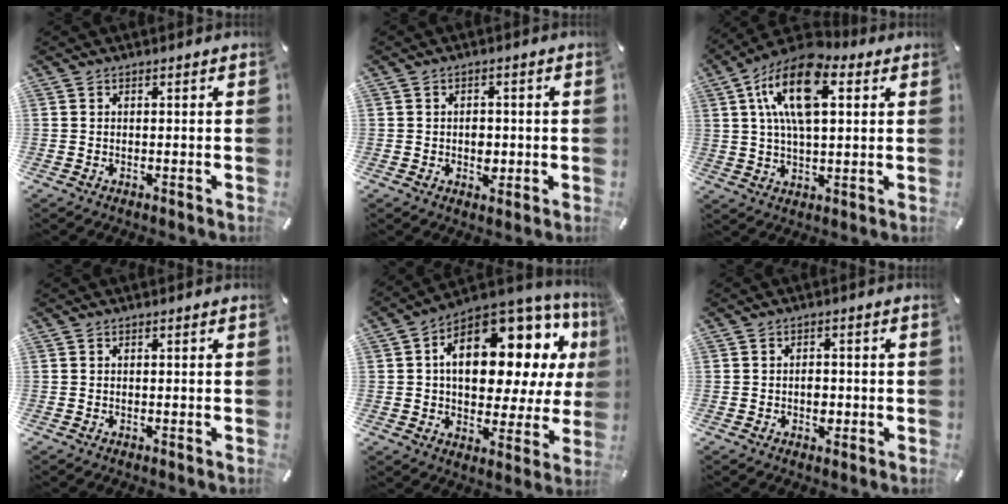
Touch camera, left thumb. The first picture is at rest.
{"total": 3.7, "force": [-0.5, 2.8, 2.3], "torque": [-0.026, -0.003, -0.012]}
{"total": 16.5, "force": [5.7, 8.3, 13.1], "torque": [-0.245, -0.007, 0.095]}
{"total": 0.0}
{"total": 18.8, "force": [6.1, 11.2, 13.8], "torque": [-0.196, -0.045, 0.099]}
{"total": 3.0, "force": [-0.7, 2.2, 1.9], "torque": [-0.018, -0.002, -0.016]}